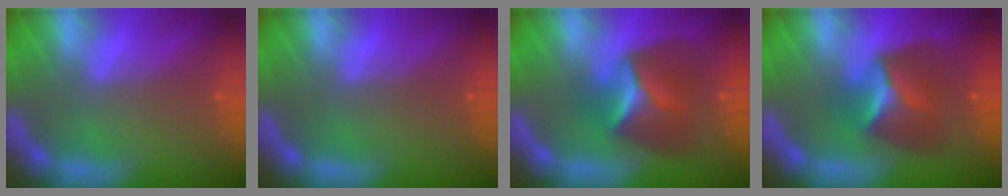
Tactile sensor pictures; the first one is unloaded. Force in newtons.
{"total": 0.0}
{"total": 6.4}
{"total": 5.9}